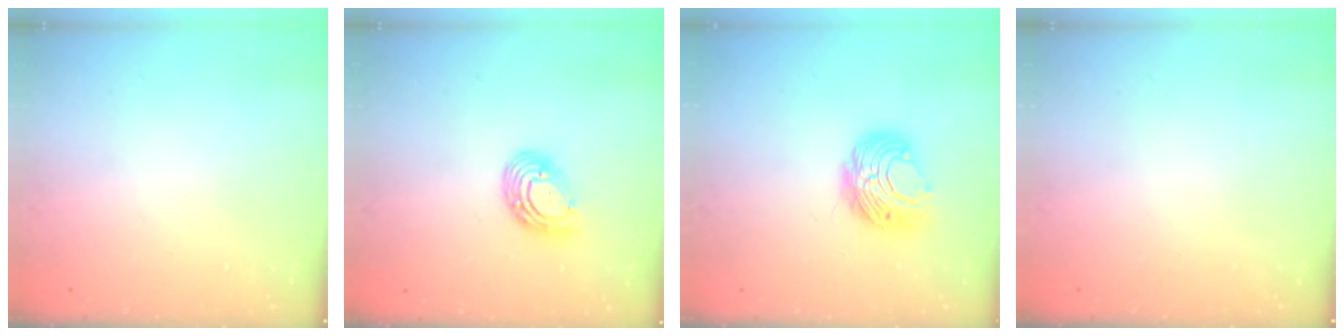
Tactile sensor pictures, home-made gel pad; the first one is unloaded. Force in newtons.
{"total": 9.9, "press": 9.8, "slide": 1.2}
{"total": 8.9, "press": 8.9, "slide": 0.1}
{"total": 0.0}